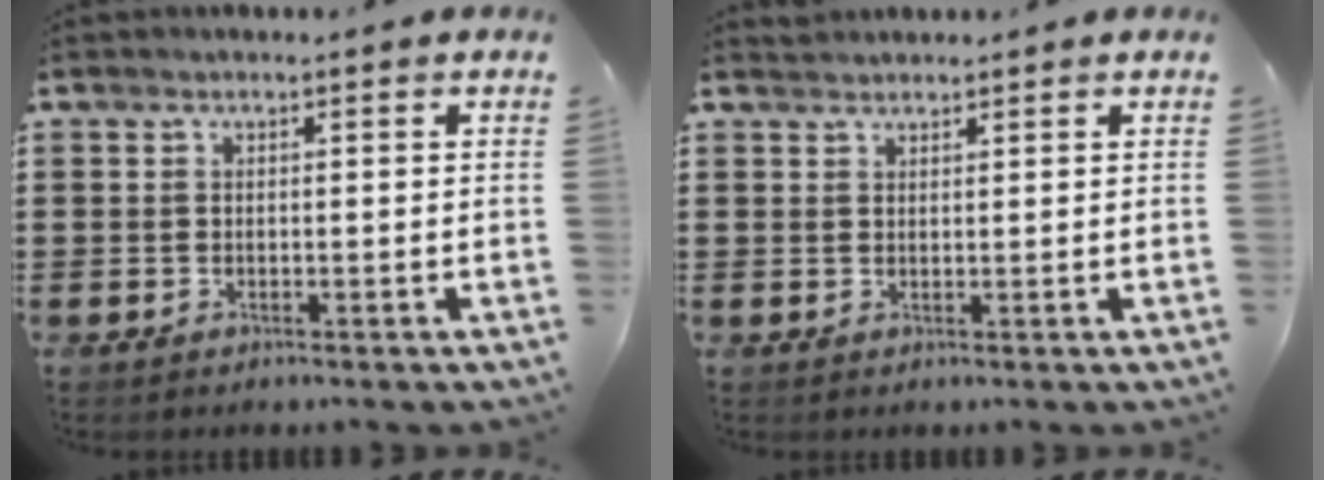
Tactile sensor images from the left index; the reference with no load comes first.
{"total": 1.4, "force": [1.3, 0.5, -0.2], "torque": [0.000, 0.001, 0.027]}